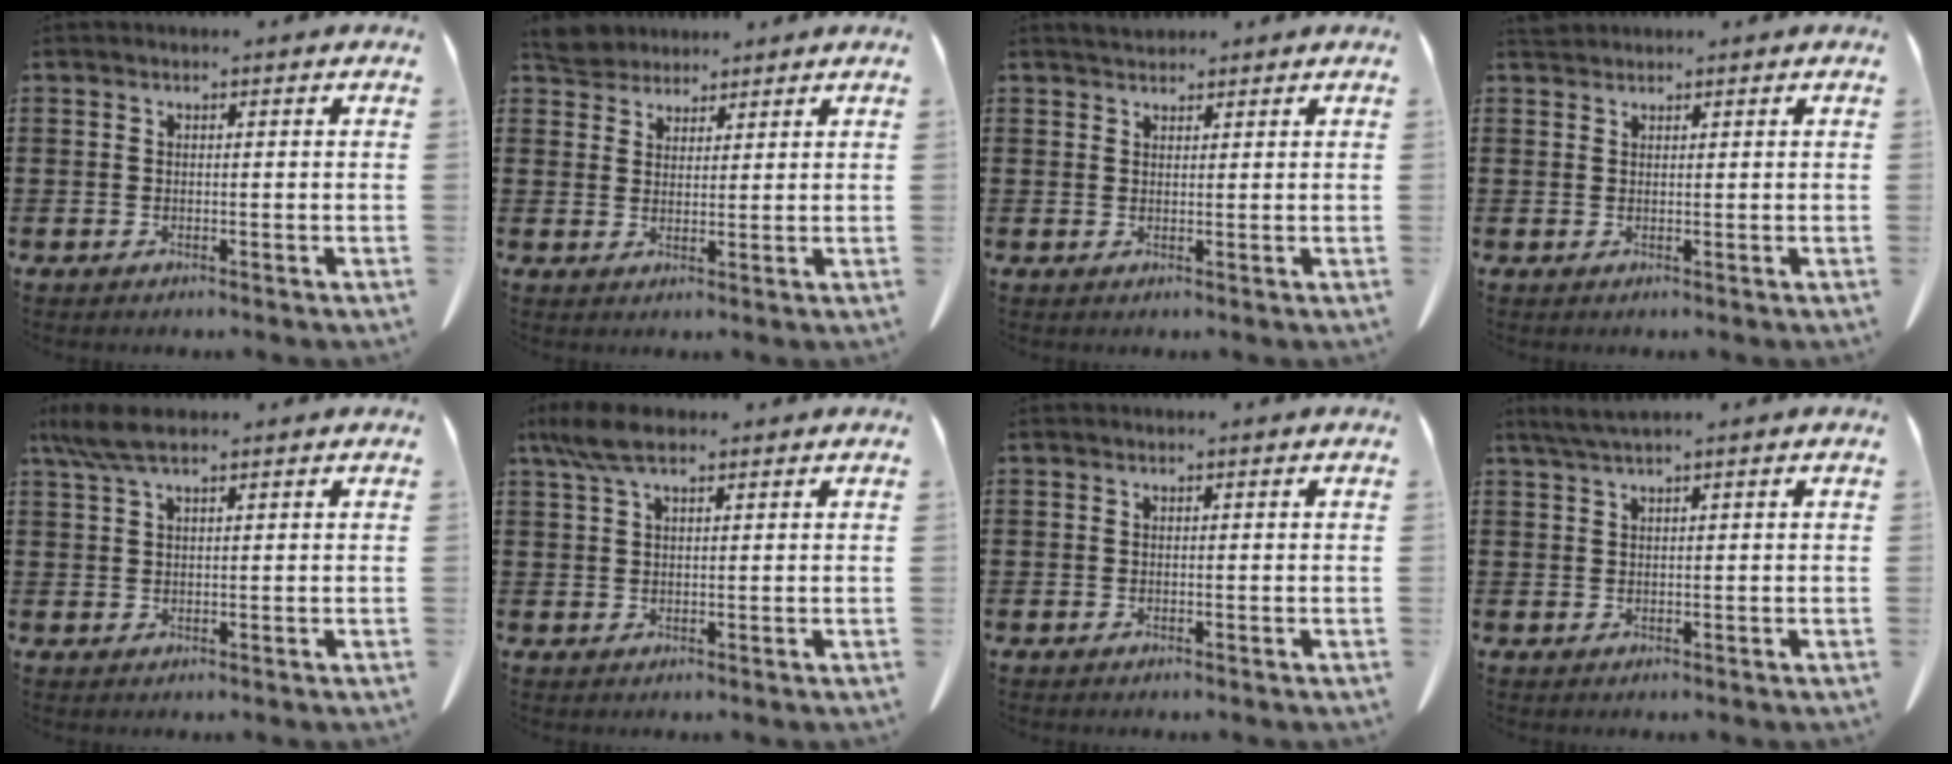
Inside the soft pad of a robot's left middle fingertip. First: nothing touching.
{"total": 4.5, "force": [4.3, 1.2, 0.6], "torque": [-0.027, -0.007, 0.083]}
{"total": 1.8, "force": [1.7, 0.5, 0.3], "torque": [-0.008, 0.004, 0.033]}
{"total": 1.5, "force": [1.4, 0.4, 0.4], "torque": [-0.012, 0.002, 0.029]}
{"total": 4.3, "force": [2.8, 0.9, 3.2], "torque": [-0.074, 0.000, 0.049]}
{"total": 5.1, "force": [3.0, 1.6, 3.8], "torque": [-0.087, 0.001, 0.054]}
{"total": 0.0}
{"total": 1.9, "force": [1.4, -0.2, 1.3], "torque": [-0.026, -0.002, 0.027]}